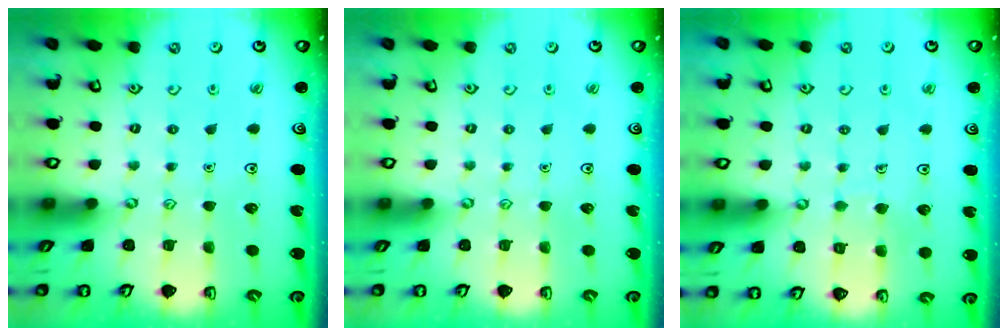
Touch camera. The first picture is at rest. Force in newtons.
{"total": 0.0}
{"total": 4.0, "press": 3.9, "slide": 0.3}